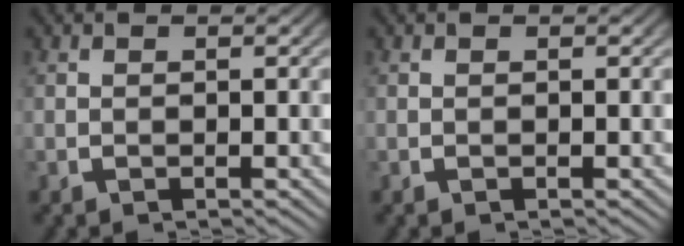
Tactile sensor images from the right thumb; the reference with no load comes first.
{"total": 0.0}